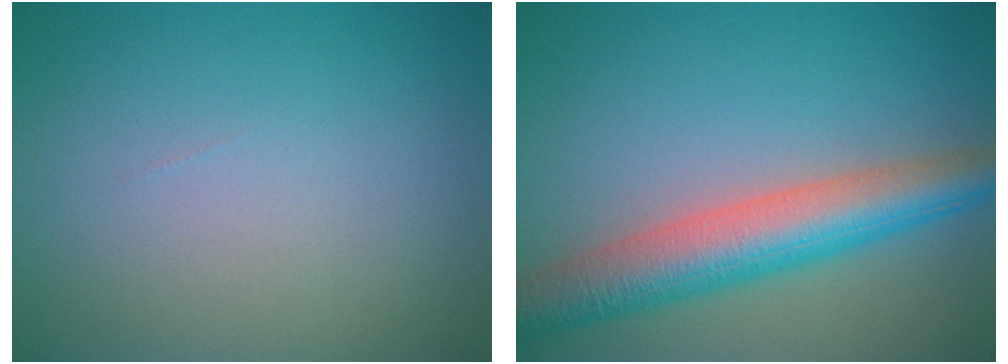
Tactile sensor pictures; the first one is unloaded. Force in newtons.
{"total": 7.3, "press": 7.3, "slide": 0.3}